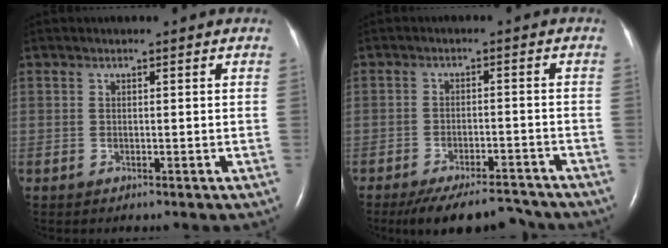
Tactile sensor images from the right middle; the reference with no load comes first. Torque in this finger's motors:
{"motor_torque": [0.12, -0.13, 0.10, 0.07]}